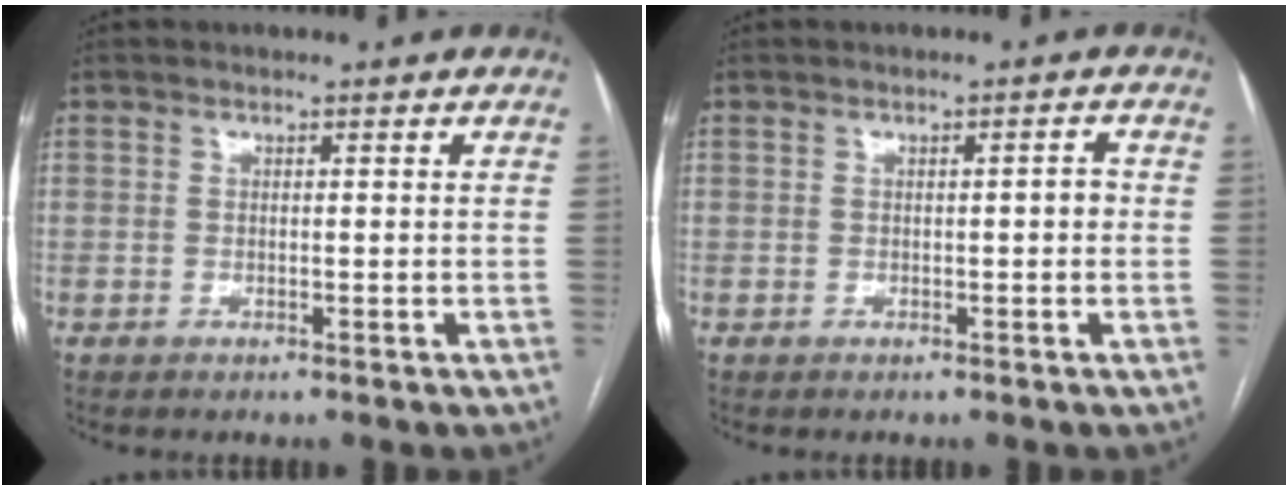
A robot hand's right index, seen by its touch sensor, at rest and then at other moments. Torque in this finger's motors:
{"motor_torque": [0.20, 0.15, 0.10, 0.02]}